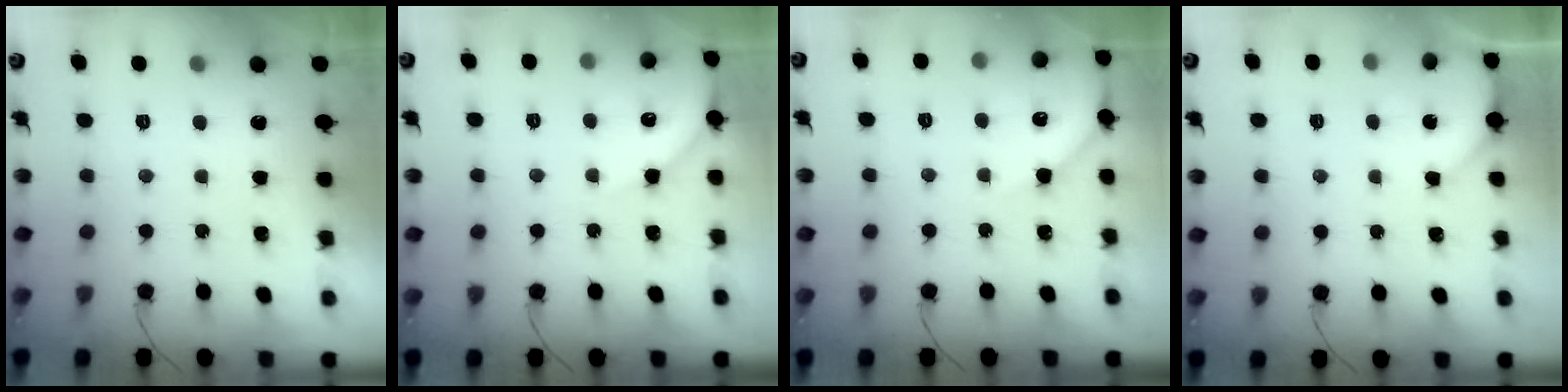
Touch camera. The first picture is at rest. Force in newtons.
{"total": 6.7, "press": 6.7, "slide": 0.8}
{"total": 5.8, "press": 5.7, "slide": 0.7}
{"total": 1.9, "press": 1.9, "slide": 0.3}